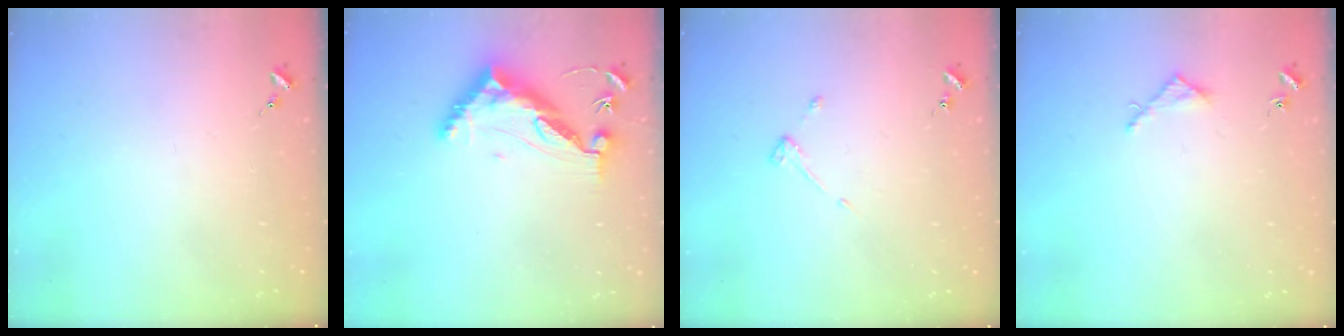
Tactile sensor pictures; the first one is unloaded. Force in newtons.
{"total": 10.7, "press": 10.6, "slide": 0.9}
{"total": 3.1, "press": 3.0, "slide": 0.5}
{"total": 3.3, "press": 3.3, "slide": 0.3}